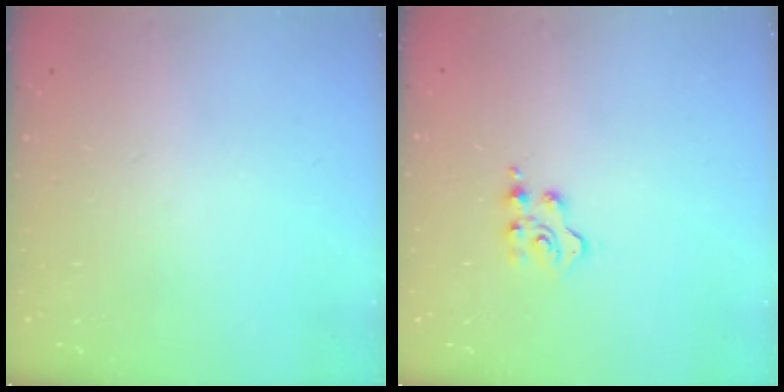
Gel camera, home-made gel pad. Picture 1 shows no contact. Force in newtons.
{"total": 3.1, "press": 3.0, "slide": 0.5}